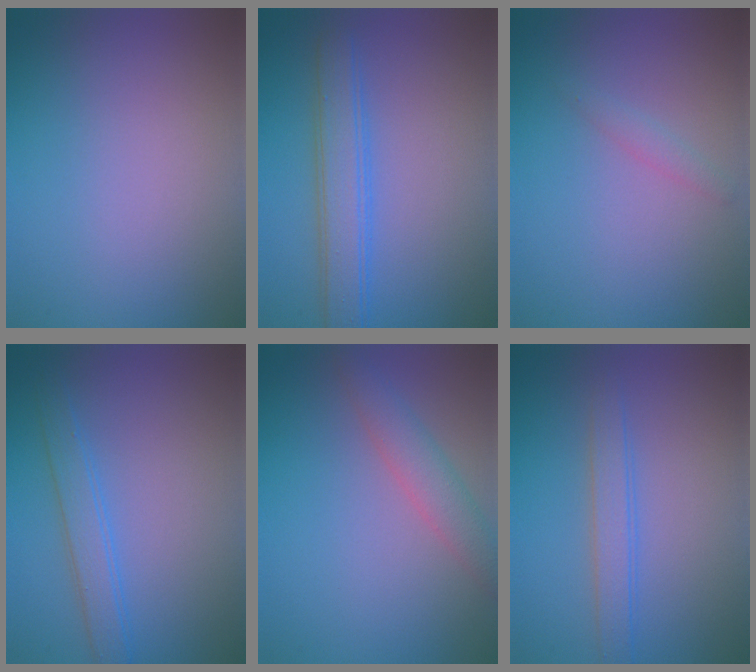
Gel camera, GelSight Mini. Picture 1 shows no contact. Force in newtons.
{"total": 3.9, "press": 3.9, "slide": 0.1}
{"total": 0.9, "press": 0.9, "slide": 0.0}
{"total": 2.5, "press": 2.5, "slide": 0.1}
{"total": 2.9, "press": 2.9, "slide": 0.2}
{"total": 2.2, "press": 2.2, "slide": 0.1}